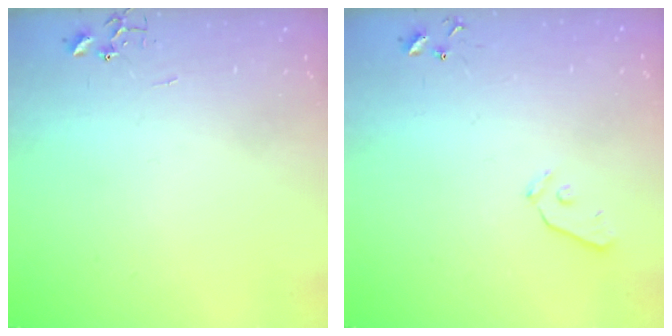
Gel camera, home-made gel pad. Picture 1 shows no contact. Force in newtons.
{"total": 6.2, "press": 6.1, "slide": 0.7}